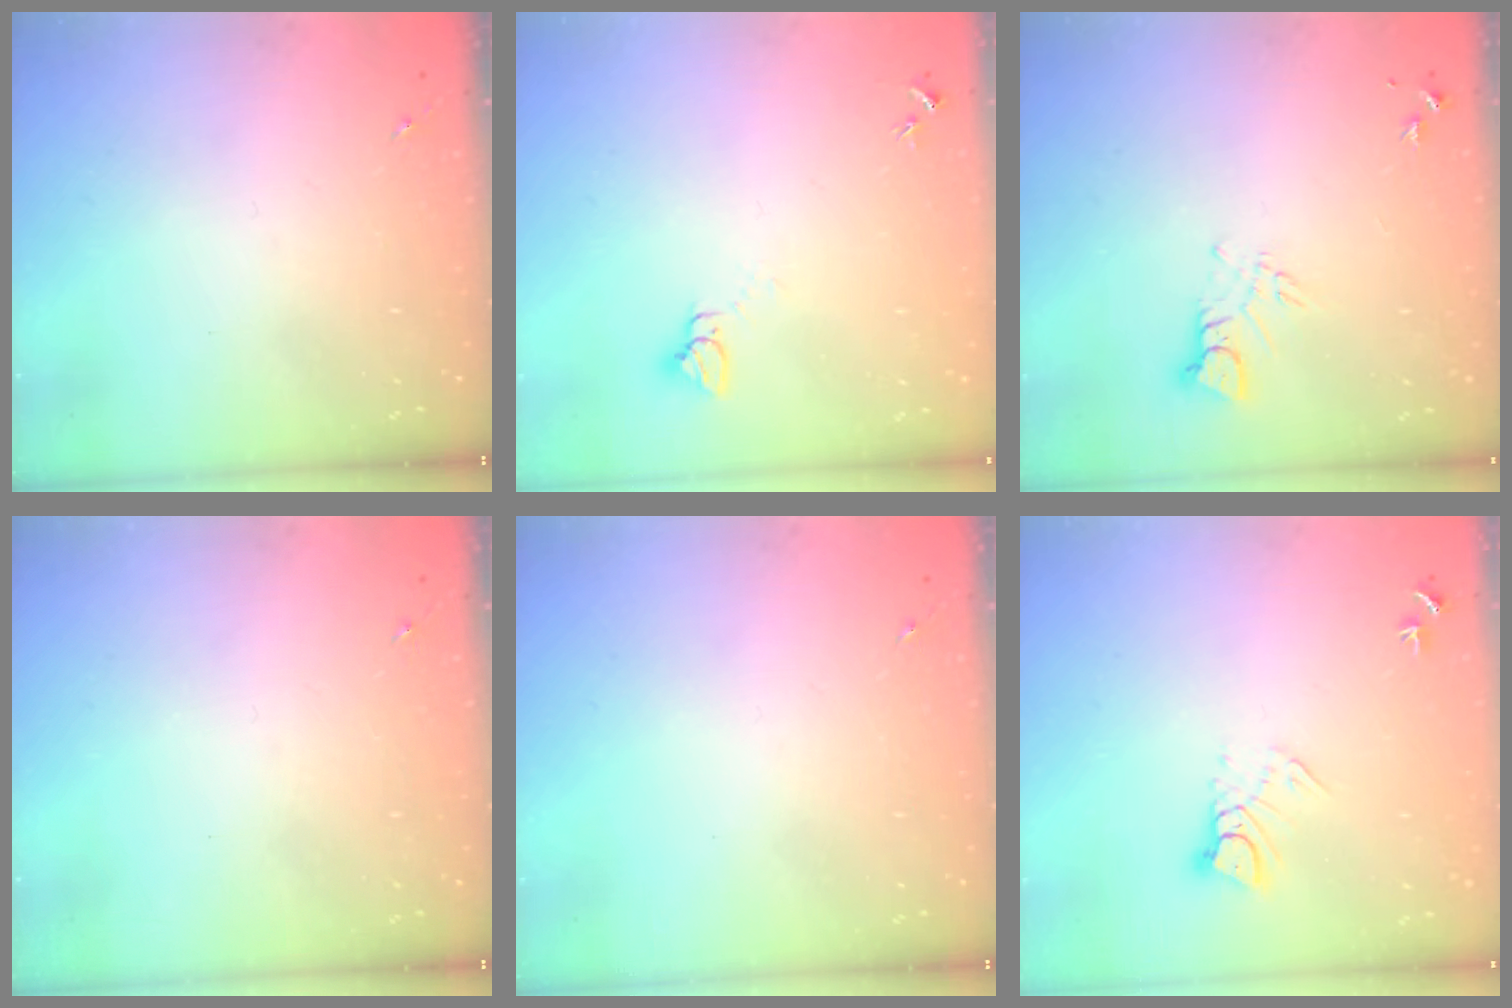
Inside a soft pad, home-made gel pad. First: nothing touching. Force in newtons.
{"total": 2.8, "press": 2.8, "slide": 0.1}
{"total": 3.9, "press": 3.9, "slide": 0.4}
{"total": 0.0}
{"total": 0.0}
{"total": 5.5, "press": 5.5, "slide": 0.4}